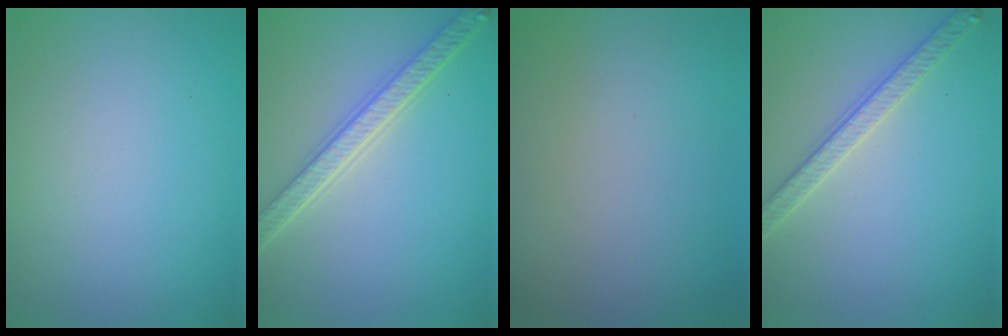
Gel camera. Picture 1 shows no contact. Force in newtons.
{"total": 4.6, "press": 3.7, "slide": 2.7}
{"total": 0.0}
{"total": 3.0, "press": 2.9, "slide": 0.7}